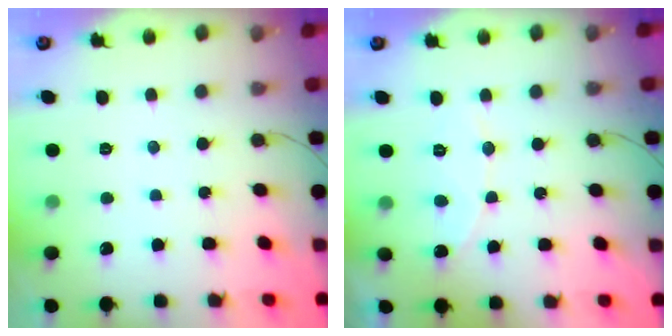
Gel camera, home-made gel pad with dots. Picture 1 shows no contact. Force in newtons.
{"total": 6.3, "press": 6.3, "slide": 0.5}